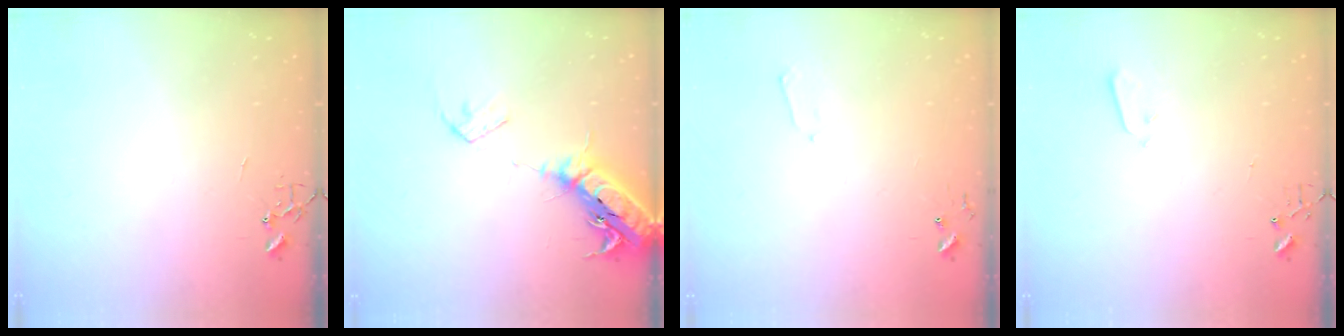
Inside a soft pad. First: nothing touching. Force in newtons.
{"total": 18.4, "press": 17.9, "slide": 4.4}
{"total": 5.1, "press": 5.0, "slide": 0.6}
{"total": 2.1, "press": 2.1, "slide": 0.3}